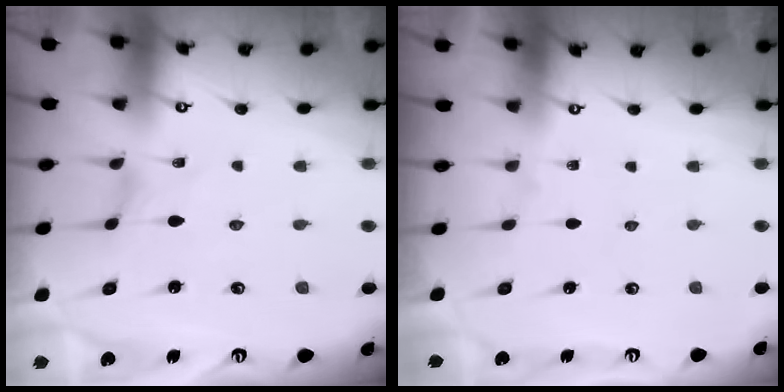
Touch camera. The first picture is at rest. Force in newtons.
{"total": 0.0}